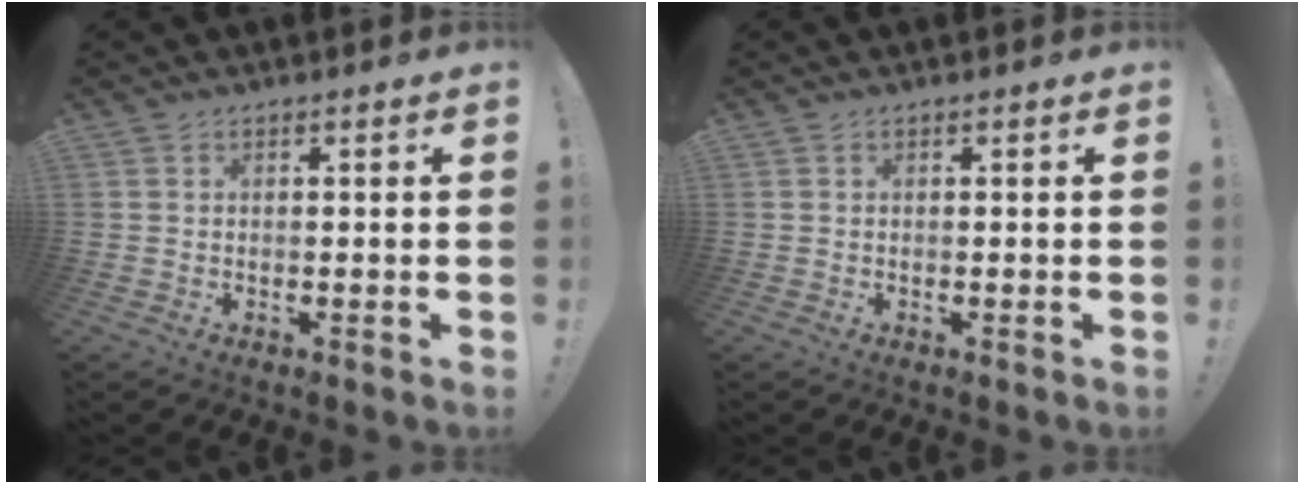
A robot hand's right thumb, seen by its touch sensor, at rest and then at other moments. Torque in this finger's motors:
{"motor_torque": [0.00, 0.00, -0.09, 0.09, 0.00]}